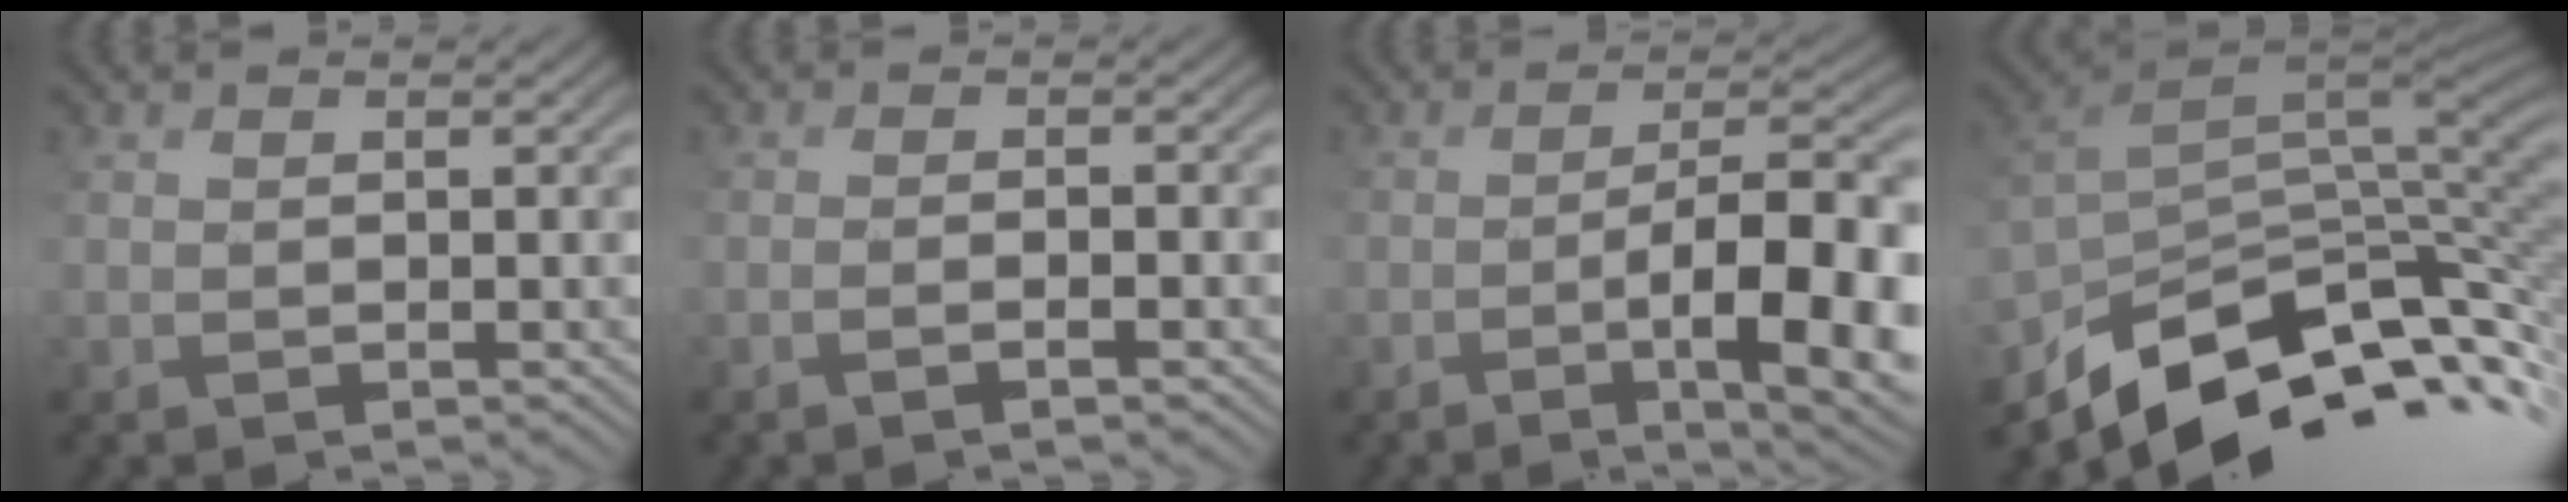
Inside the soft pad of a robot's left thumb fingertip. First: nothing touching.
{"total": 2.1, "force": [-1.4, 0.2, 1.6], "torque": [-0.029, 0.010, -0.032]}
{"total": 11.2, "force": [-5.7, 2.6, 9.3], "torque": [-0.126, 0.011, -0.079]}
{"total": 11.7, "force": [-7.6, 5.0, 7.3], "torque": [-0.183, -0.005, -0.120]}